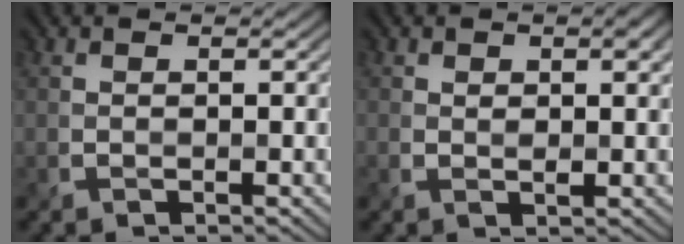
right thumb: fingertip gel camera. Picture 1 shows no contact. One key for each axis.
{"total": 1.8, "fx": 0.8, "fy": 0.9, "fz": 1.4, "tx": -0.020, "ty": -0.003, "tz": 0.014}